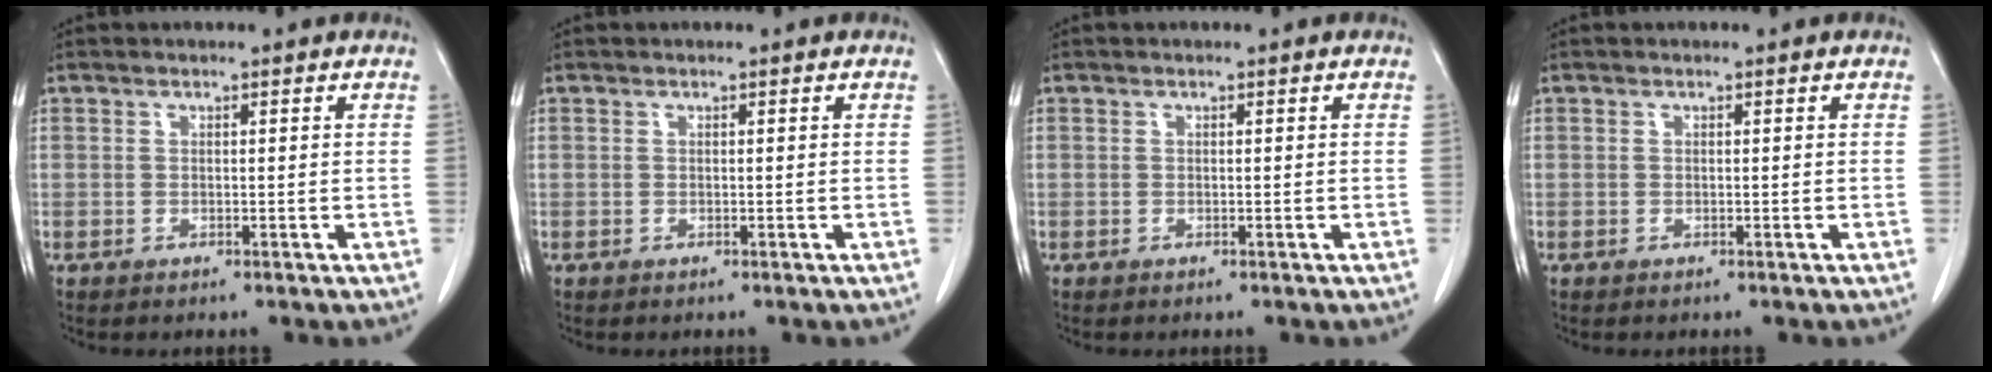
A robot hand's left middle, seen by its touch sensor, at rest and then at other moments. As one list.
[{"total": 0.0}, {"total": 0.0}, {"total": 0.0}]